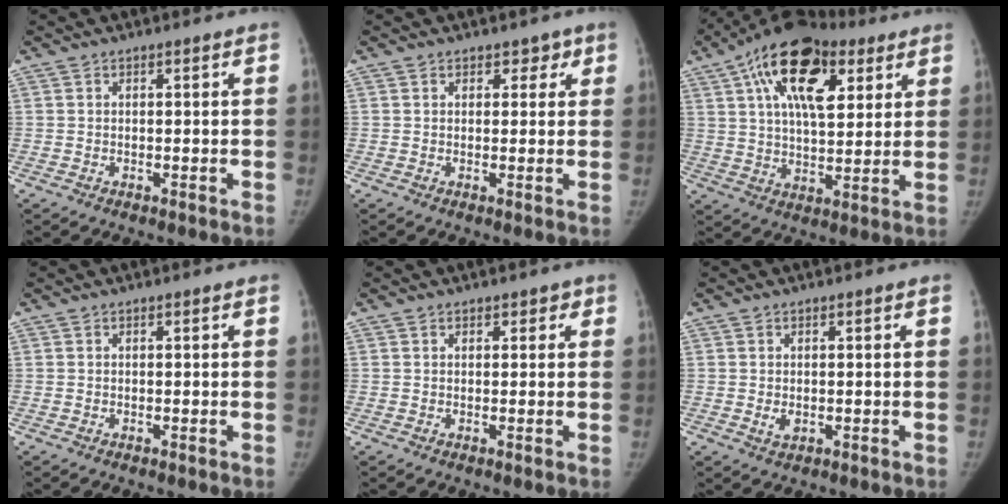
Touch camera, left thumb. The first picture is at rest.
{"total": 2.5, "force": [1.6, 1.9, 0.8], "torque": [0.020, -0.006, 0.015]}
{"total": 19.9, "force": [8.7, 10.4, 14.6], "torque": [-0.220, -0.007, 0.140]}
{"total": 0.0}
{"total": 1.6, "force": [1.0, 1.2, 0.4], "torque": [0.016, -0.003, 0.008]}
{"total": 1.7, "force": [0.0, 1.2, 1.1], "torque": [-0.015, -0.003, 0.004]}